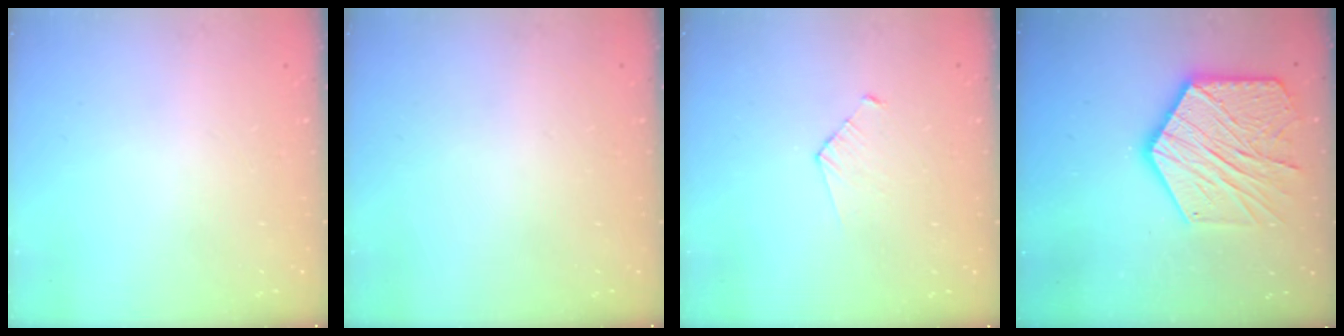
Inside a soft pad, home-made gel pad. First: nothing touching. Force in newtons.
{"total": 0.0}
{"total": 3.0, "press": 3.0, "slide": 0.3}
{"total": 22.6, "press": 22.5, "slide": 2.0}